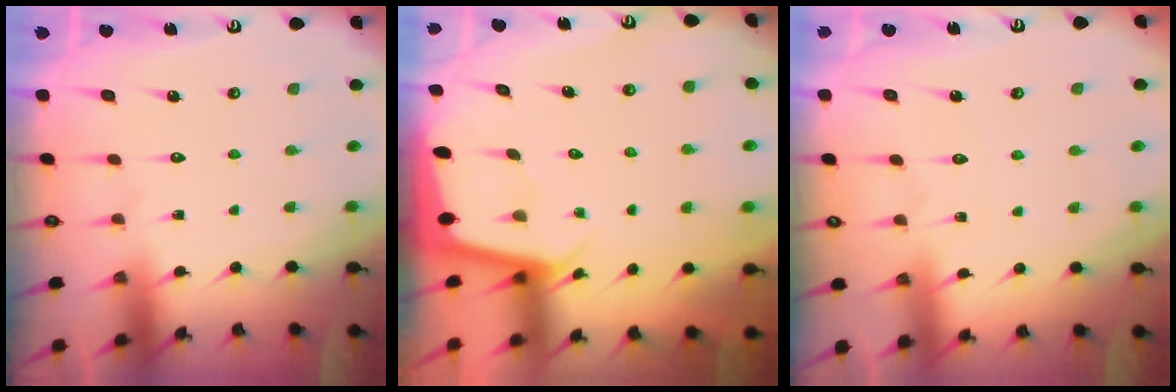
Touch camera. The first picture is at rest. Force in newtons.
{"total": 1.8, "press": 1.8, "slide": 0.1}
{"total": 2.8, "press": 2.8, "slide": 0.4}